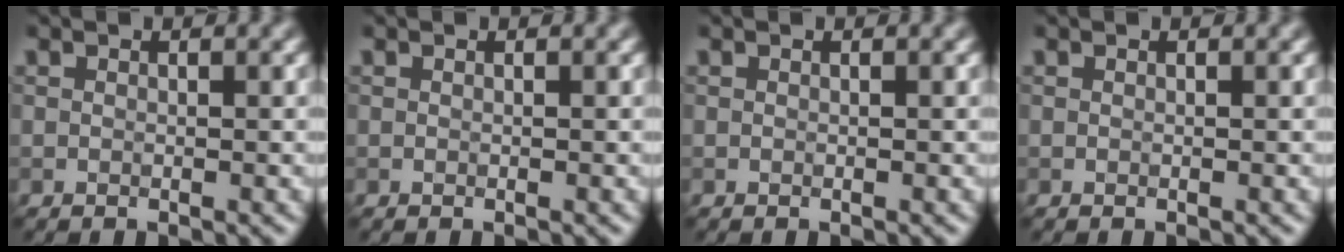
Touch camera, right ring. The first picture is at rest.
{"total": 0.0}
{"total": 0.0}
{"total": 0.0}